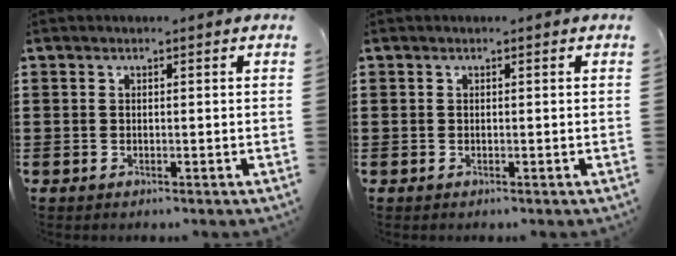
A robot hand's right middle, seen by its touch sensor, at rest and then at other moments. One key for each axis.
{"total": 0.0}